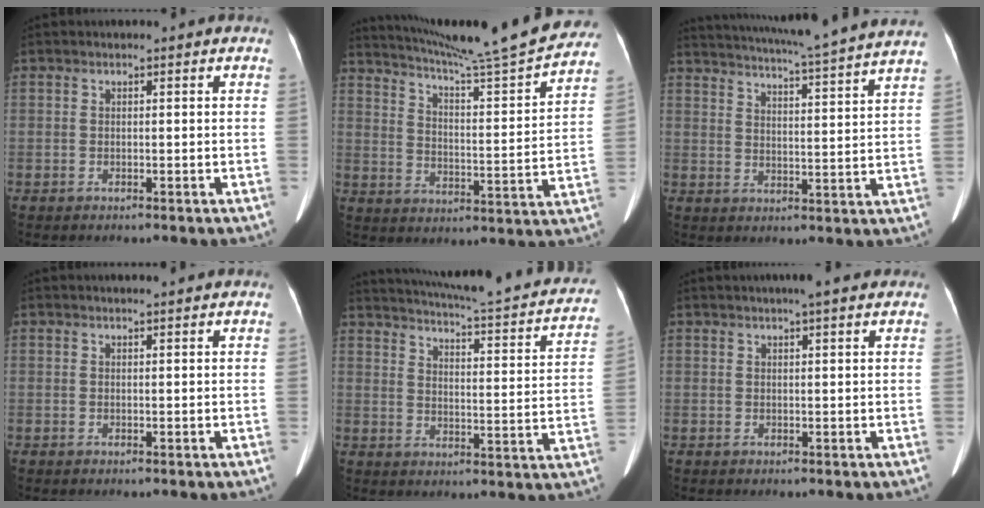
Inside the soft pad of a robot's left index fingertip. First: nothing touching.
{"total": 22.8, "force": [20.8, -0.3, 9.2], "torque": [-0.149, -0.058, 0.283]}
{"total": 22.5, "force": [20.4, -1.1, 9.5], "torque": [-0.161, -0.026, 0.264]}
{"total": 2.5, "force": [2.3, -0.1, 0.9], "torque": [-0.010, 0.008, 0.029]}
{"total": 25.0, "force": [21.8, 2.9, 11.8], "torque": [-0.170, -0.043, 0.257]}
{"total": 5.2, "force": [4.2, 0.2, 3.0], "torque": [-0.042, 0.021, 0.057]}